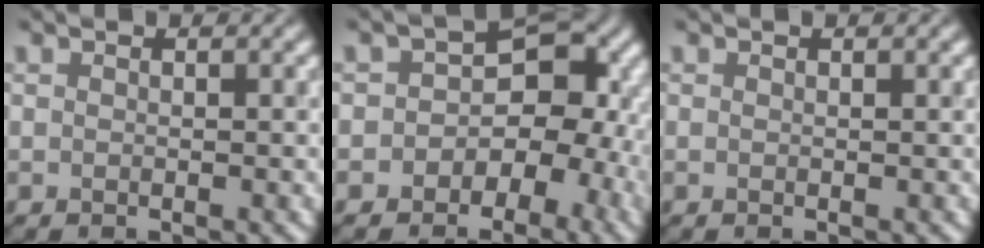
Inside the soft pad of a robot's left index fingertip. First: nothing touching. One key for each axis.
{"total": 7.4, "fx": -1.6, "fy": 5.8, "fz": 4.3, "tx": 0.037, "ty": 0.016, "tz": -0.050}
{"total": 0.0}